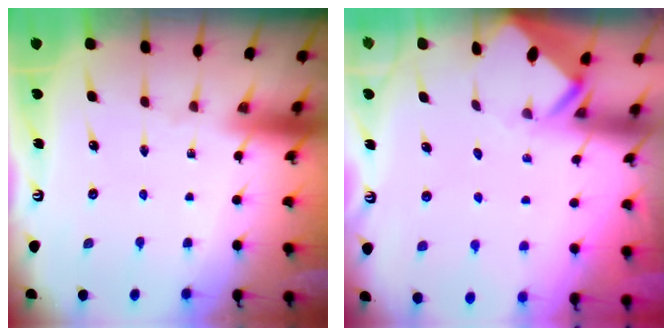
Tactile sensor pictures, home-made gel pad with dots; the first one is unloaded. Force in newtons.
{"total": 3.5, "press": 3.5, "slide": 0.2}